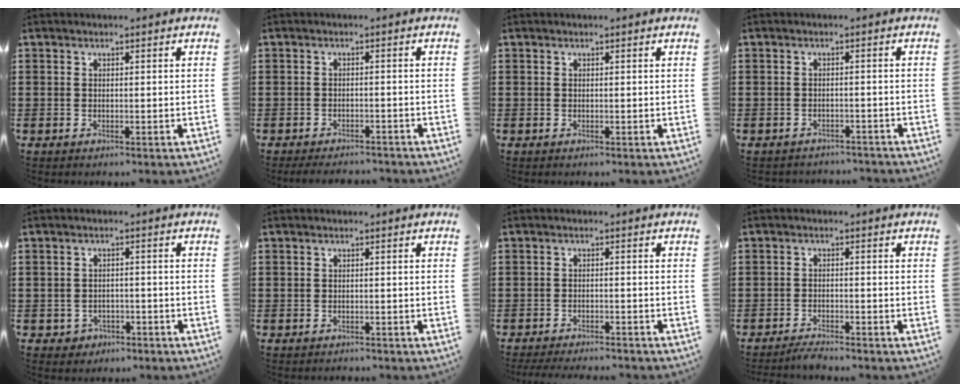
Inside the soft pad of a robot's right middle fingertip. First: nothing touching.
{"total": 2.1, "force": [-2.0, 0.1, 0.3], "torque": [-0.011, -0.004, -0.041]}
{"total": 0.0}
{"total": 1.6, "force": [-1.6, 0.2, 0.0], "torque": [-0.007, -0.001, -0.035]}
{"total": 1.6, "force": [-1.3, 1.0, 0.1], "torque": [-0.009, 0.001, -0.031]}
{"total": 0.7, "force": [-0.6, 0.1, -0.1], "torque": [-0.001, 0.000, -0.014]}
{"total": 2.5, "force": [-2.5, 0.0, 0.5], "torque": [-0.011, -0.001, -0.050]}
{"total": 2.0, "force": [-2.0, 0.0, 0.4], "torque": [-0.011, -0.001, -0.038]}